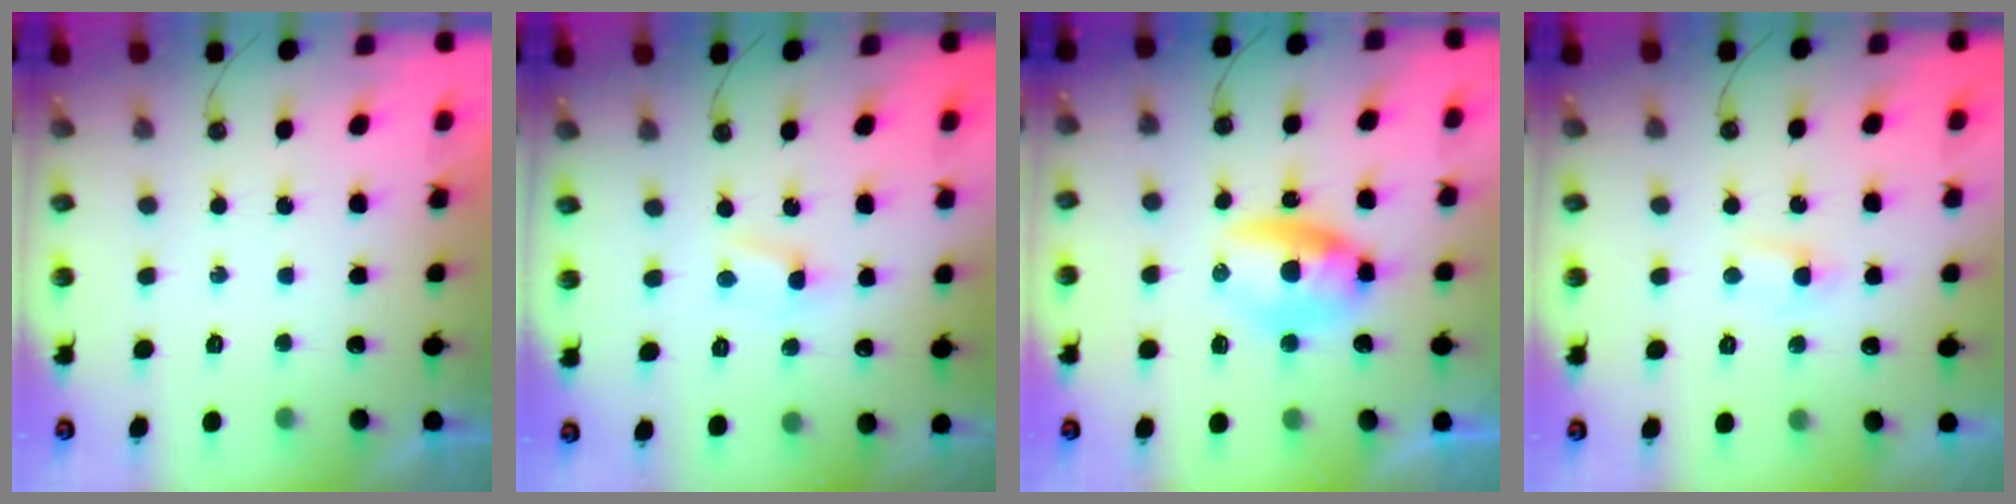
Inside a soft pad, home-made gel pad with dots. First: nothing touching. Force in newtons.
{"total": 2.1, "press": 2.1, "slide": 0.3}
{"total": 17.5, "press": 10.4, "slide": 14.1}
{"total": 3.6, "press": 3.6, "slide": 0.5}